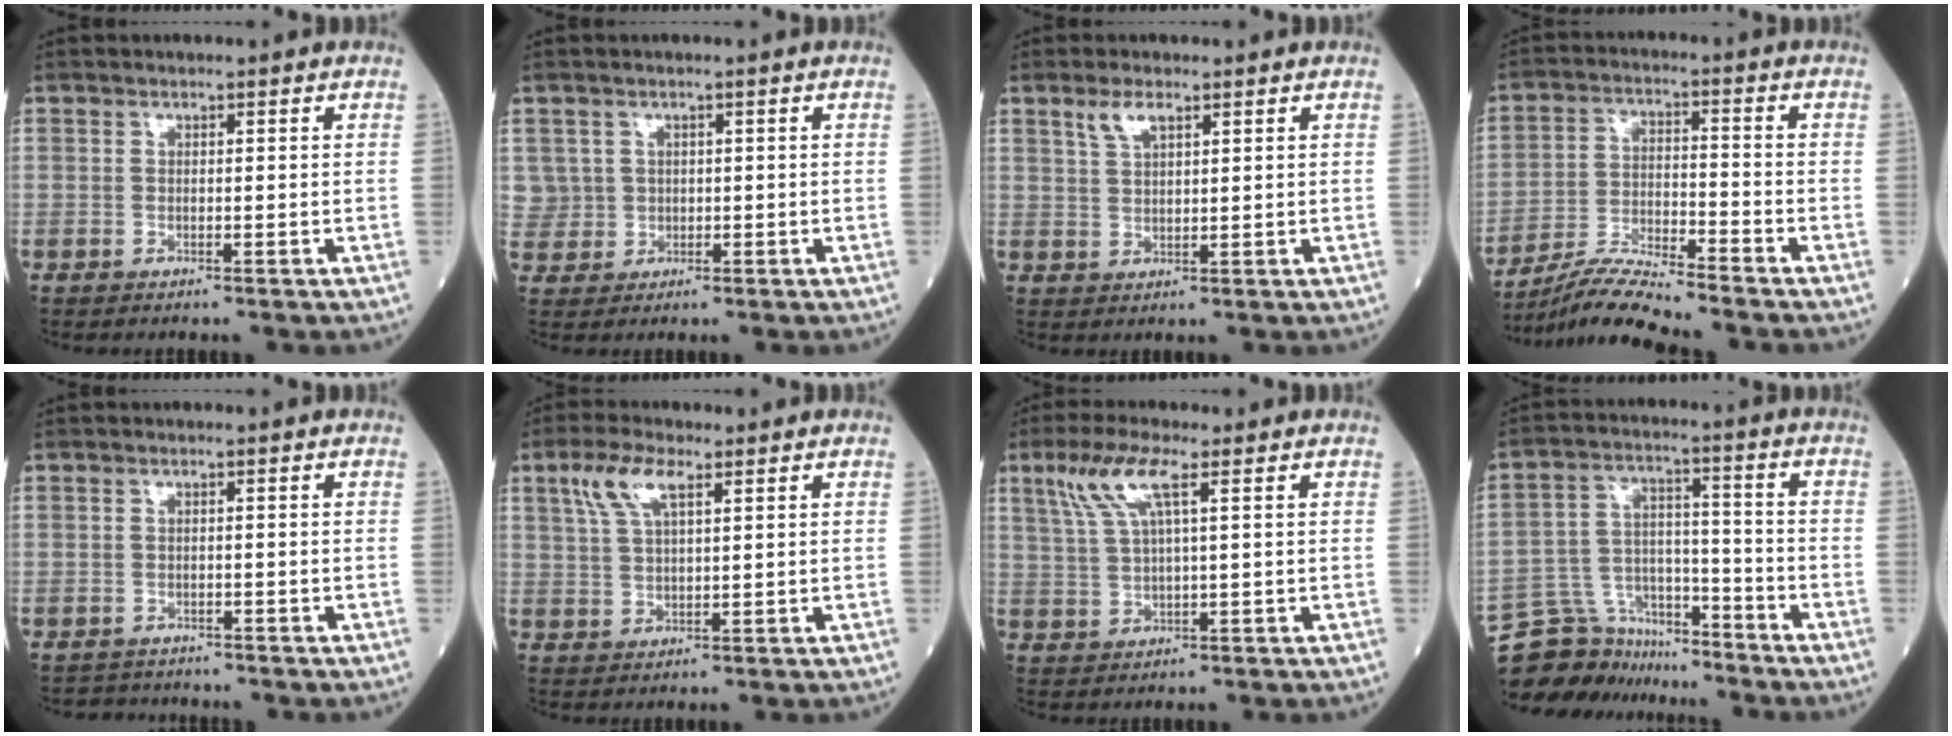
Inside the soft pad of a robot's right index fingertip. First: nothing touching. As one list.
[{"total": 3.4, "force": [0.8, 3.3, -0.2], "torque": [0.018, 0.005, 0.021]}, {"total": 3.2, "force": [2.1, 1.0, 2.3], "torque": [-0.051, 0.006, 0.045]}, {"total": 8.5, "force": [-8.0, -1.3, 2.5], "torque": [-0.052, -0.013, -0.150]}, {"total": 2.1, "force": [-1.9, 0.6, -0.6], "torque": [0.007, -0.006, -0.034]}, {"total": 6.0, "force": [3.1, 1.8, 4.8], "torque": [-0.107, 0.015, 0.065]}, {"total": 6.8, "force": [3.2, 0.9, 5.9], "torque": [-0.134, 0.015, 0.068]}, {"total": 11.1, "force": [-10.4, 4.0, 0.4], "torque": [-0.014, 0.045, -0.185]}]